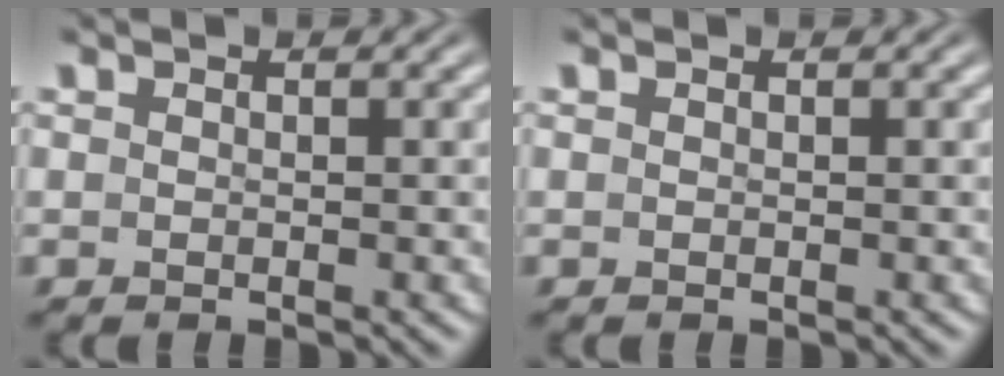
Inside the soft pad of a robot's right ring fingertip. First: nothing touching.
{"total": 0.0}